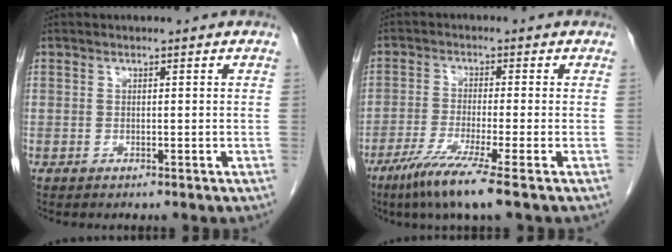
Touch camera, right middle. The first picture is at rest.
{"total": 8.1, "force": [-5.2, -1.2, 6.1], "torque": [-0.114, -0.029, -0.095]}